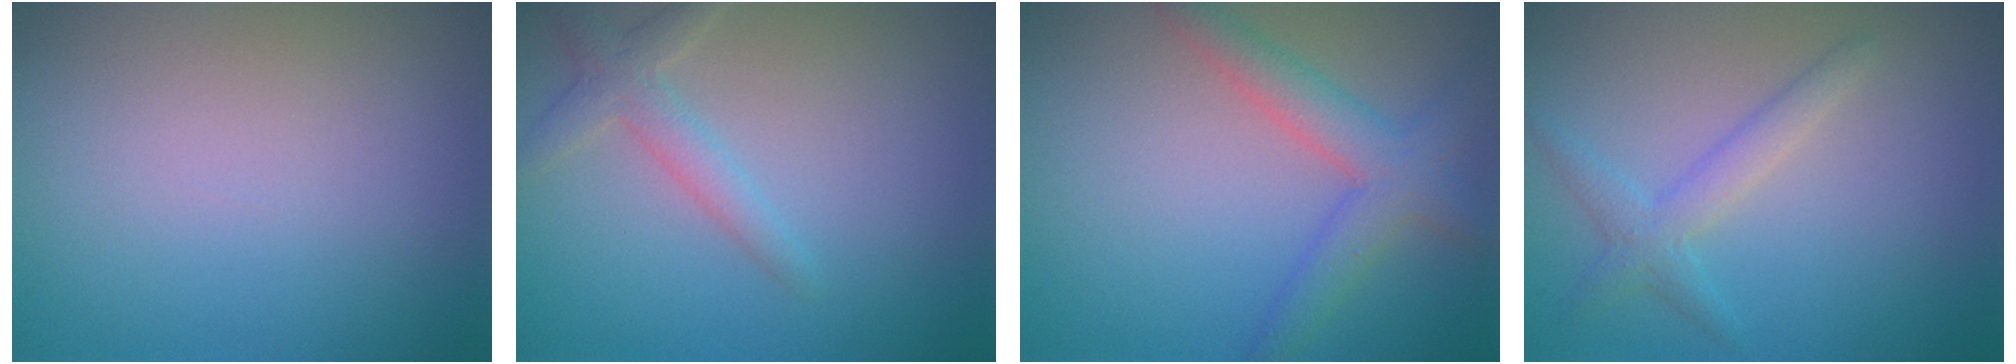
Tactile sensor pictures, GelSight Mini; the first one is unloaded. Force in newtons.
{"total": 2.3, "press": 2.3, "slide": 0.1}
{"total": 3.7, "press": 3.7, "slide": 0.3}
{"total": 2.3, "press": 2.3, "slide": 0.1}